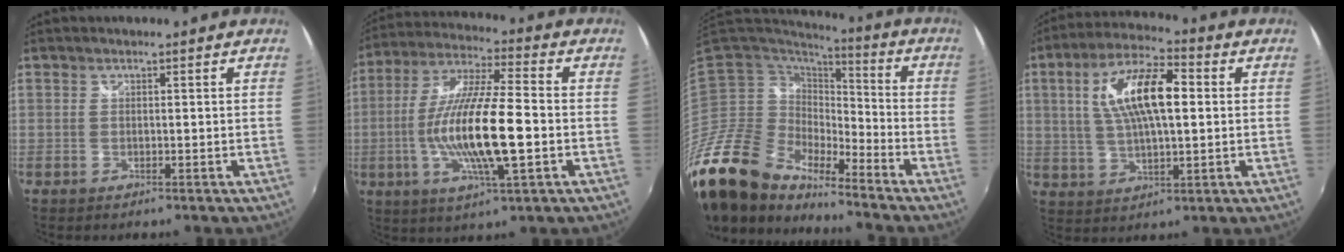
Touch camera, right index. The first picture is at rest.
{"total": 17.1, "force": [-3.2, 2.8, 16.5], "torque": [-0.318, -0.011, -0.059]}
{"total": 19.8, "force": [-16.6, 7.7, 7.4], "torque": [-0.168, -0.019, -0.327]}
{"total": 13.6, "force": [2.6, 4.9, 12.4], "torque": [-0.233, 0.018, 0.047]}